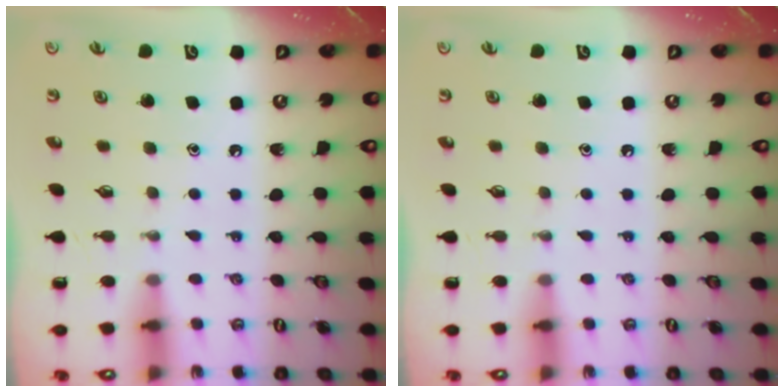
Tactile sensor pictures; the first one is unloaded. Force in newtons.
{"total": 0.0}